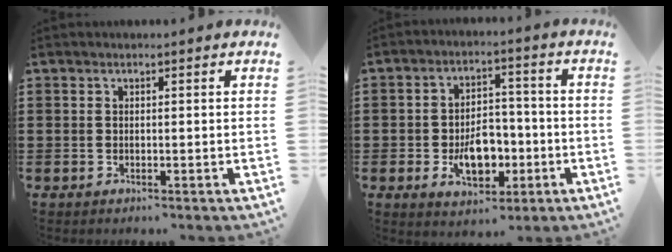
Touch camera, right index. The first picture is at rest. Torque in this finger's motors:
{"motor_torque": [1.23, 0.91, 0.50, 0.11]}